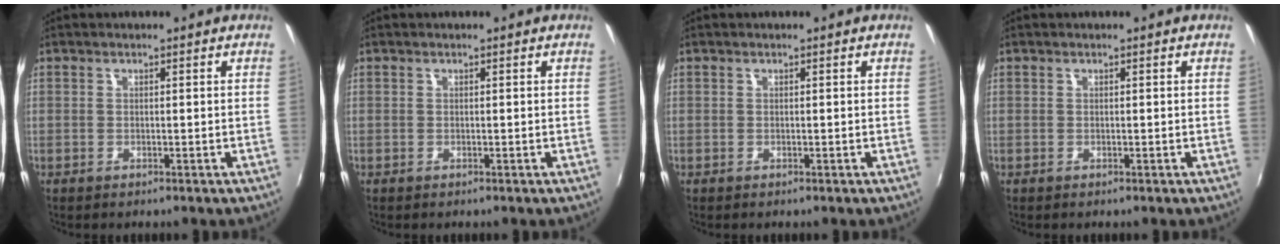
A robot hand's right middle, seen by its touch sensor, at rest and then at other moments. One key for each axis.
{"total": 0.0}
{"total": 0.0}
{"total": 0.0}